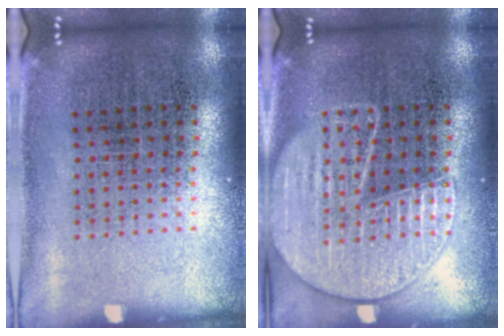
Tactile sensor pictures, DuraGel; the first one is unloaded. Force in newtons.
{"total": 3.3, "press": 3.3, "slide": 0.3}